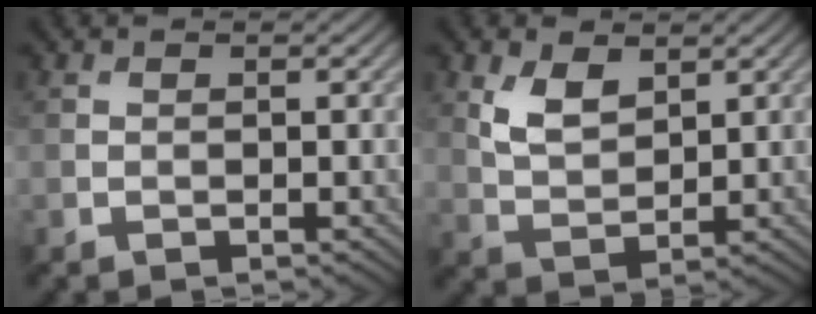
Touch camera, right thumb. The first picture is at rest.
{"total": 4.6, "force": [2.3, 2.5, 3.1], "torque": [-0.071, -0.006, 0.049]}